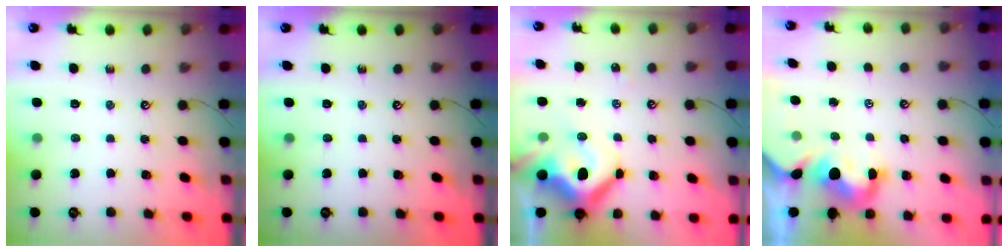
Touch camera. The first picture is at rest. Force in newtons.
{"total": 0.0}
{"total": 16.4, "press": 16.3, "slide": 2.1}
{"total": 4.0, "press": 3.8, "slide": 1.1}